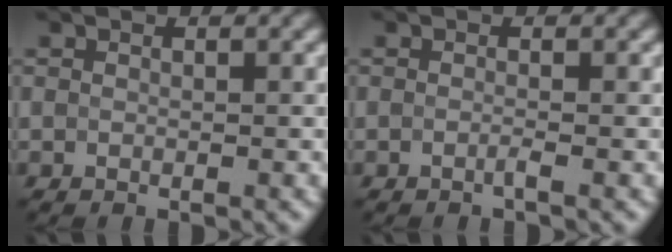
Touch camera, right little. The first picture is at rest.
{"total": 1.0, "force": [-0.9, -0.3, -0.2], "torque": [0.000, -0.004, -0.015]}